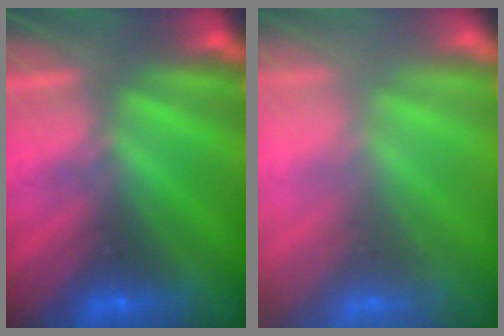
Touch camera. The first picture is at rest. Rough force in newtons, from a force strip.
{"total": 9.3}